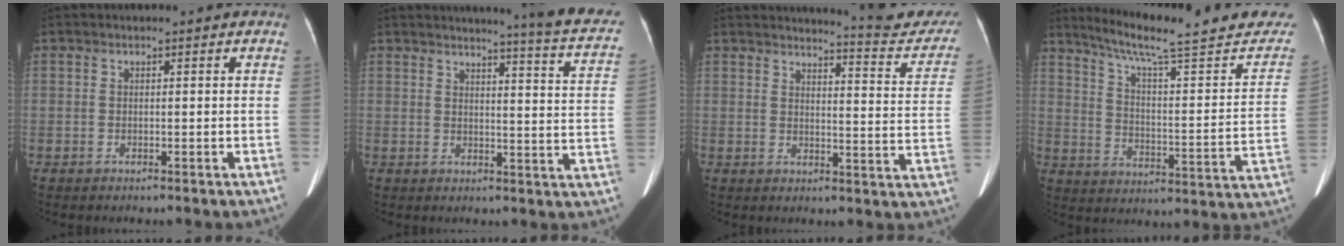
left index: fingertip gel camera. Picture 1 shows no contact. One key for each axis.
{"total": 13.5, "fx": 11.9, "fy": -0.1, "fz": 6.2, "tx": -0.068, "ty": -0.060, "tz": 0.112}
{"total": 13.4, "fx": 13.1, "fy": 0.6, "fz": 2.7, "tx": -0.019, "ty": -0.077, "tz": 0.134}
{"total": 24.7, "fx": 21.5, "fy": 2.0, "fz": 12.1, "tx": -0.174, "ty": -0.045, "tz": 0.282}